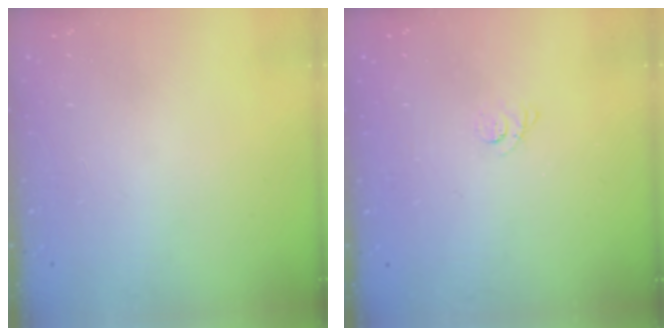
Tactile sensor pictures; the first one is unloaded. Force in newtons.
{"total": 2.2, "press": 2.2, "slide": 0.3}